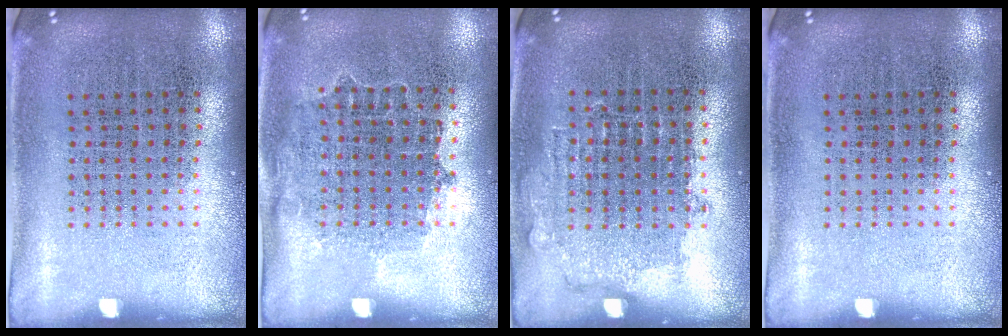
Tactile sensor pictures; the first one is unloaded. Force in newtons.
{"total": 0.8, "press": 0.8, "slide": 0.3}
{"total": 0.8, "press": 0.8, "slide": 0.3}
{"total": 0.0}